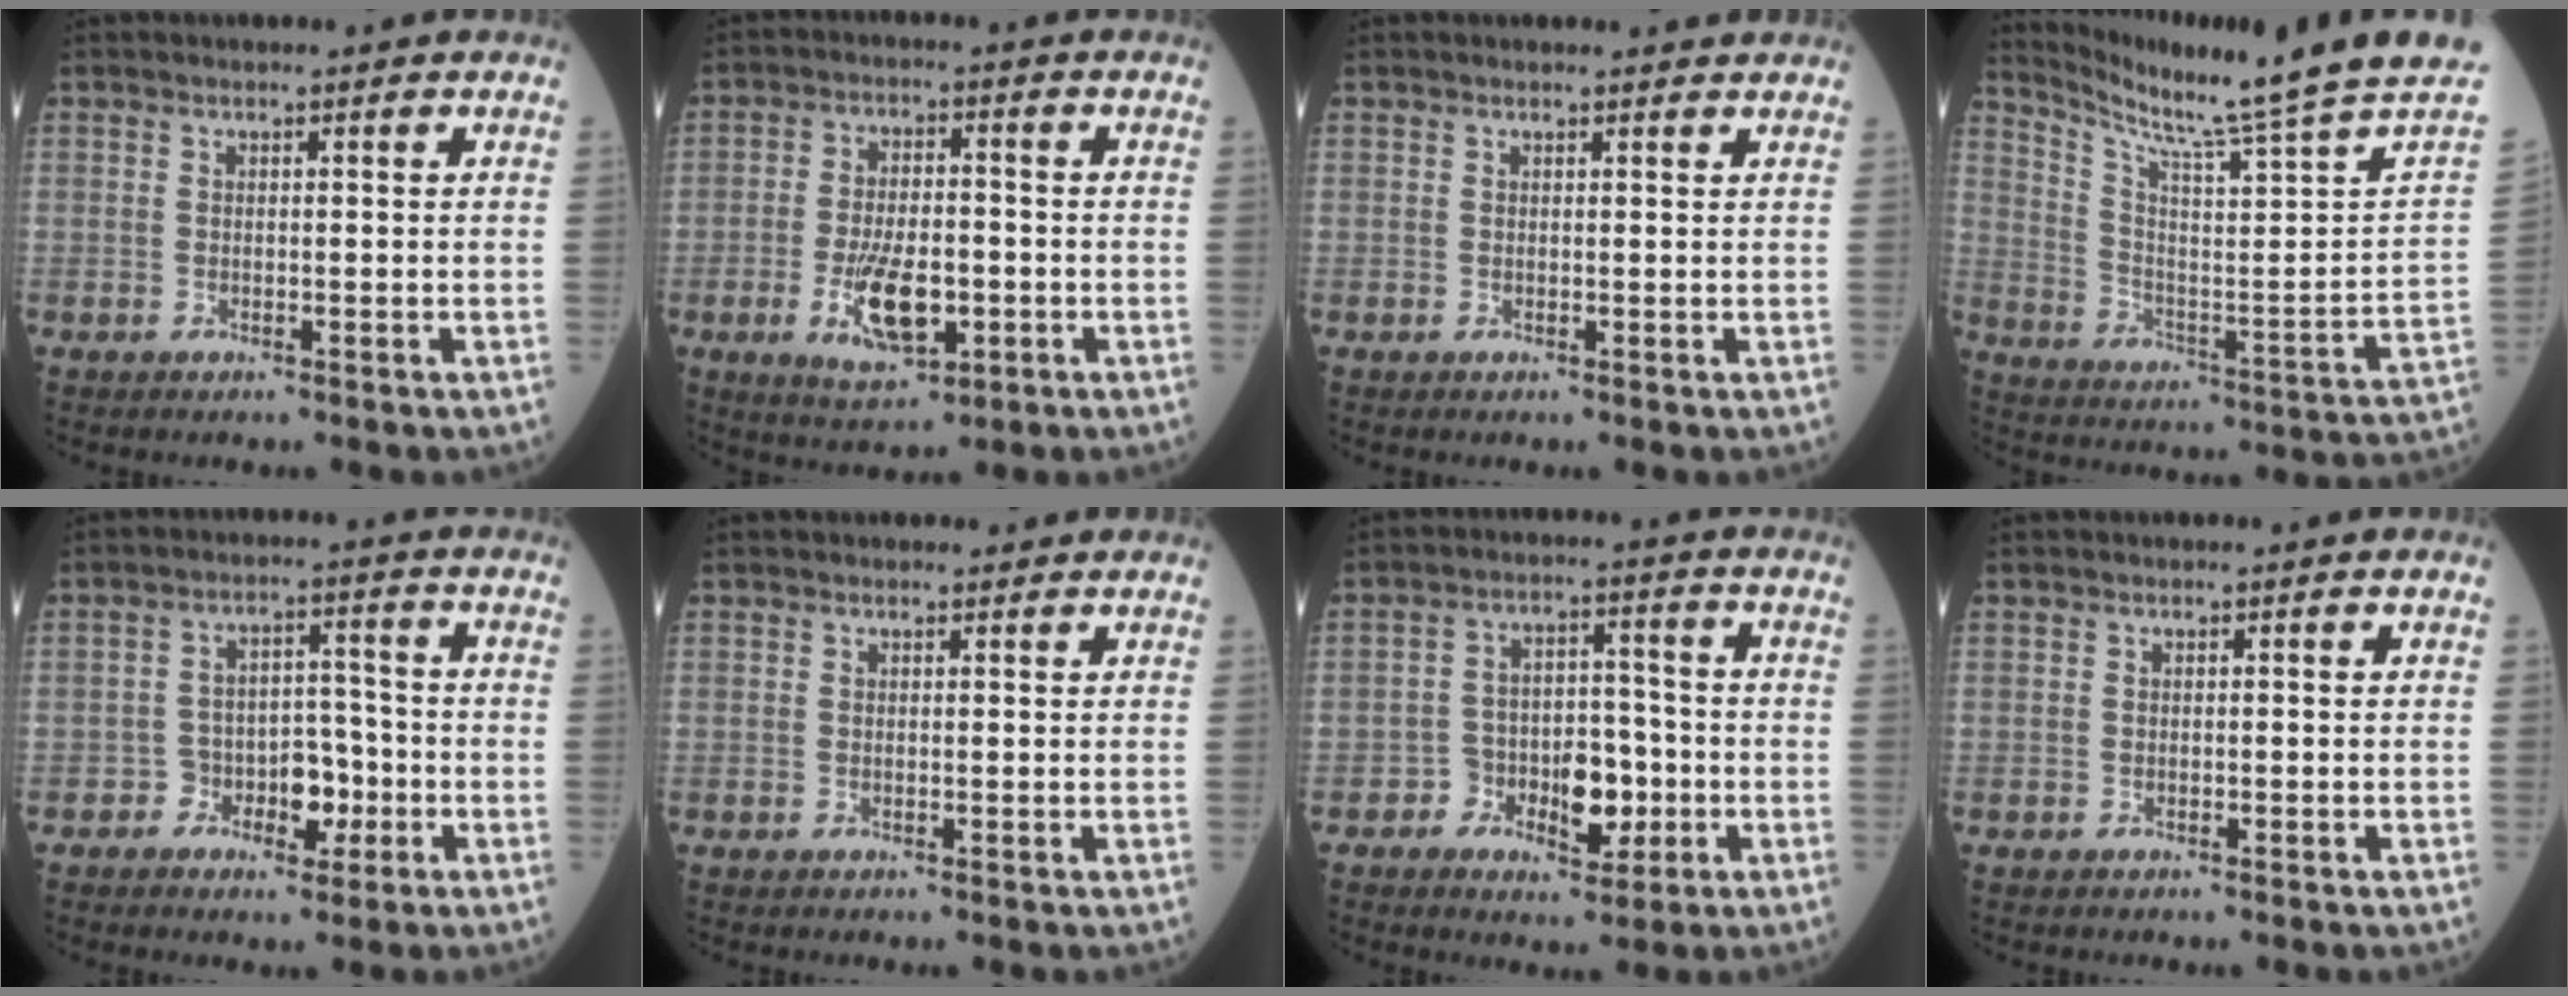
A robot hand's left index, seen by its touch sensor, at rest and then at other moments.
{"total": 9.2, "force": [-2.9, 3.8, 7.9], "torque": [-0.154, -0.007, -0.044]}
{"total": 1.4, "force": [1.4, 0.1, 0.0], "torque": [-0.010, -0.002, 0.015]}
{"total": 19.2, "force": [16.5, -3.7, 9.1], "torque": [-0.162, -0.101, 0.235]}
{"total": 5.8, "force": [-2.6, 3.8, 3.6], "torque": [-0.049, 0.018, -0.043]}
{"total": 0.9, "force": [0.9, 0.3, 0.1], "torque": [-0.010, -0.001, 0.011]}
{"total": 7.5, "force": [-2.8, 4.6, 5.2], "torque": [-0.078, 0.018, -0.042]}
{"total": 0.0}